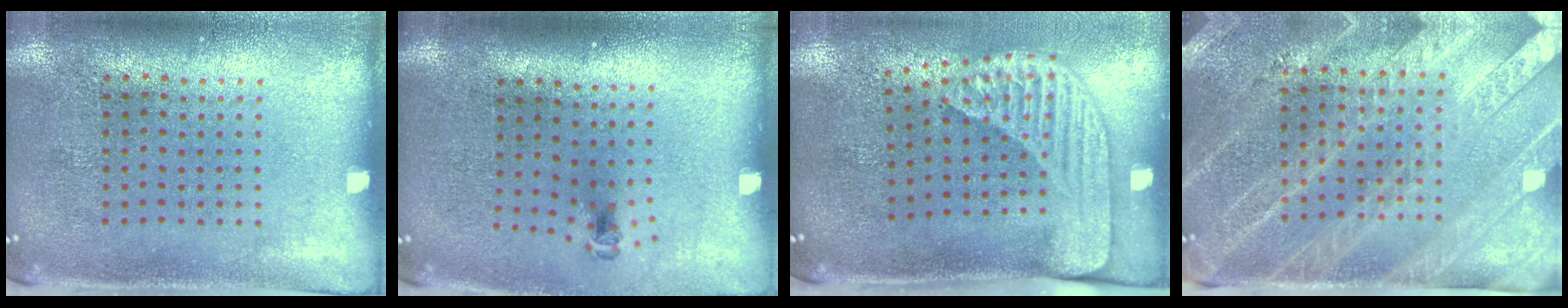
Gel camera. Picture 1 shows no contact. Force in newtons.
{"total": 0.6, "press": 0.3, "slide": 0.5}
{"total": 2.3, "press": 1.7, "slide": 1.5}
{"total": 3.5, "press": 3.2, "slide": 1.4}